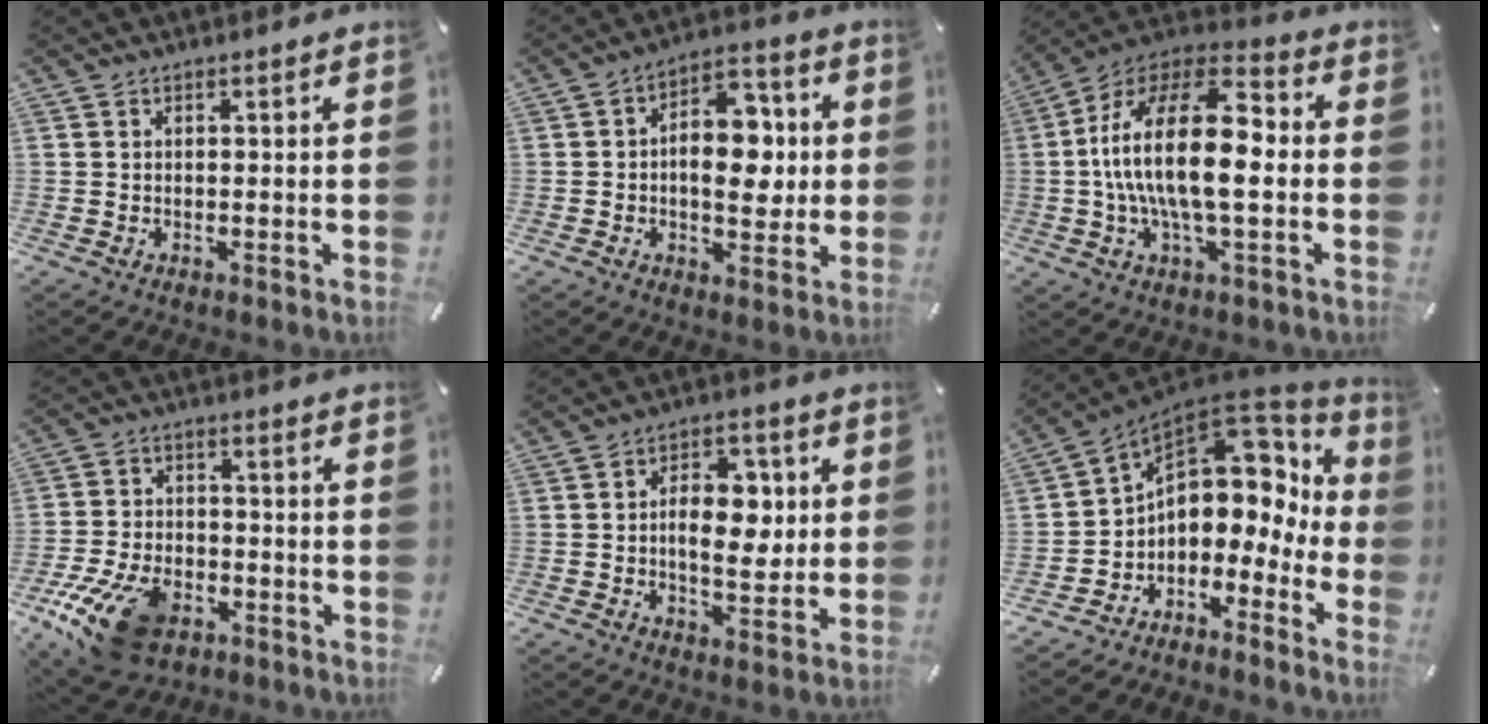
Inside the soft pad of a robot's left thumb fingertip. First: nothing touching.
{"total": 12.4, "force": [0.0, 8.1, 9.4], "torque": [-0.115, 0.003, 0.001]}
{"total": 20.0, "force": [-1.1, 8.5, 18.1], "torque": [-0.365, 0.004, -0.023]}
{"total": 15.7, "force": [-8.4, 9.0, 9.6], "torque": [-0.186, 0.046, -0.139]}
{"total": 11.3, "force": [1.1, 7.0, 8.7], "torque": [-0.109, 0.000, 0.015]}
{"total": 9.6, "force": [4.2, 7.3, 4.5], "torque": [-0.073, -0.058, 0.072]}